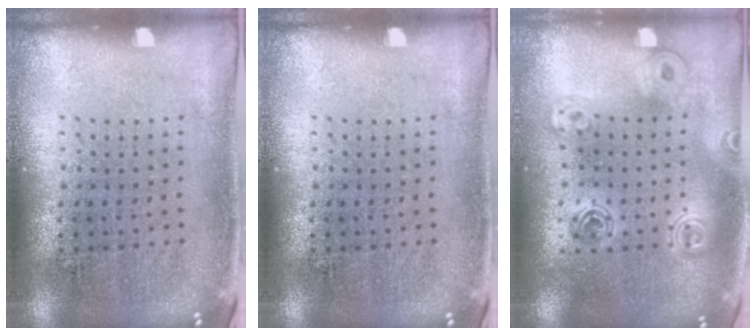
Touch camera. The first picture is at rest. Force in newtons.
{"total": 0.0}
{"total": 1.7, "press": 1.5, "slide": 0.7}